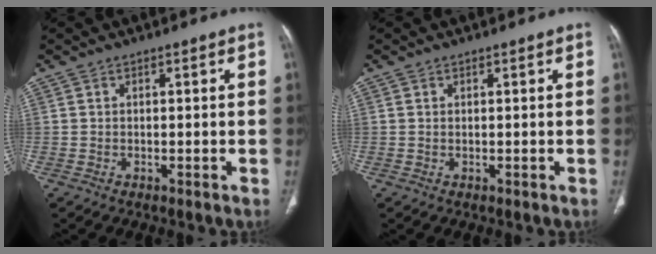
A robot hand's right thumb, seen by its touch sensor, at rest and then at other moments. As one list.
[{"total": 0.0}]